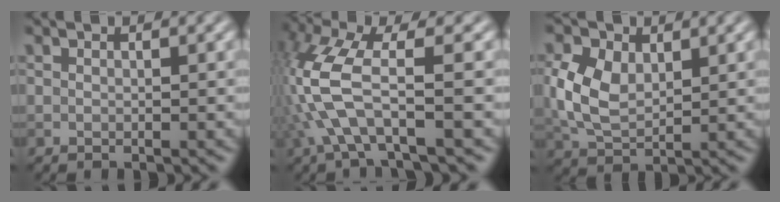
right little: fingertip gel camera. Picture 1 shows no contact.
{"total": 7.4, "force": [-1.7, 2.0, 7.0], "torque": [-0.183, 0.005, -0.039]}
{"total": 5.4, "force": [1.0, 3.6, 3.8], "torque": [-0.091, 0.003, 0.020]}